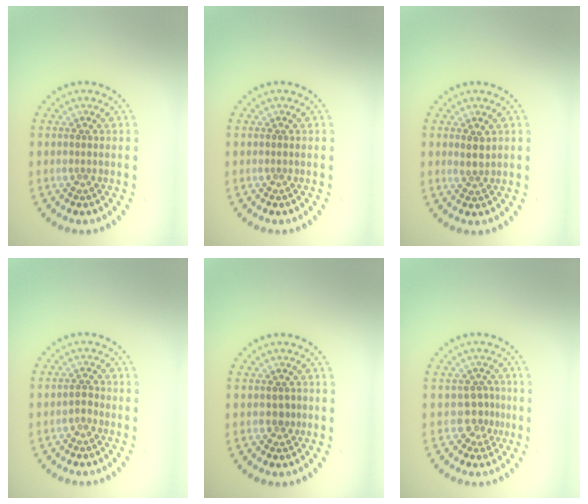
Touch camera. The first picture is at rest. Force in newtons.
{"total": 0.0}
{"total": 1.4, "press": 1.2, "slide": 0.7}
{"total": 0.9, "press": 0.9, "slide": 0.3}
{"total": 0.8, "press": 0.7, "slide": 0.4}
{"total": 1.8, "press": 1.3, "slide": 1.3}